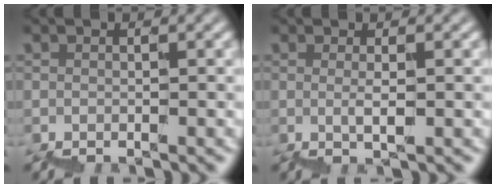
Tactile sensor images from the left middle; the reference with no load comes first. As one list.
[{"total": 1.0, "force": [0.5, 0.1, 0.8], "torque": [-0.015, 0.000, 0.012]}]